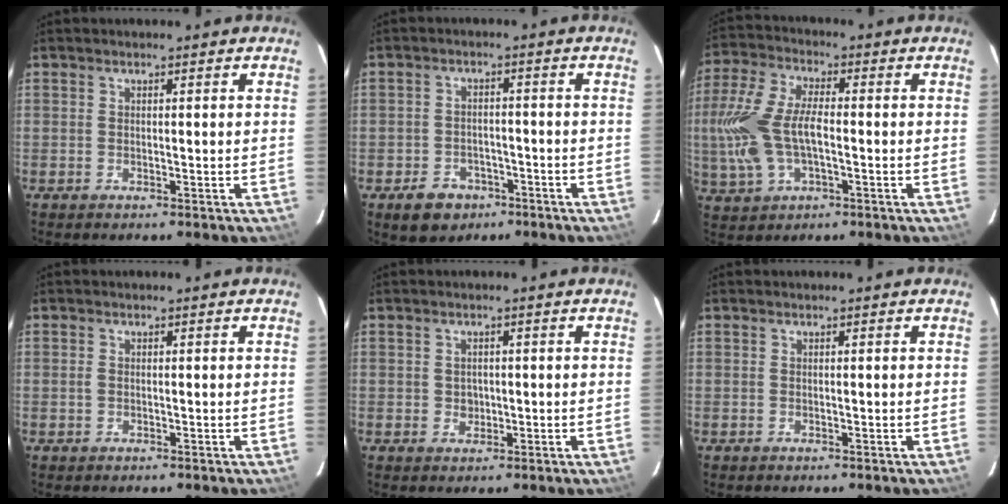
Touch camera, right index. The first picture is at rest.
{"total": 6.8, "force": [-4.0, 5.0, 2.2], "torque": [-0.062, 0.013, -0.045]}
{"total": 13.6, "force": [-1.6, 6.9, 11.6], "torque": [-0.261, 0.007, -0.028]}
{"total": 0.8, "force": [0.0, 0.6, 0.5], "torque": [-0.009, 0.001, -0.002]}
{"total": 2.0, "force": [-0.1, 1.9, 0.6], "torque": [-0.006, 0.005, 0.002]}
{"total": 0.0}